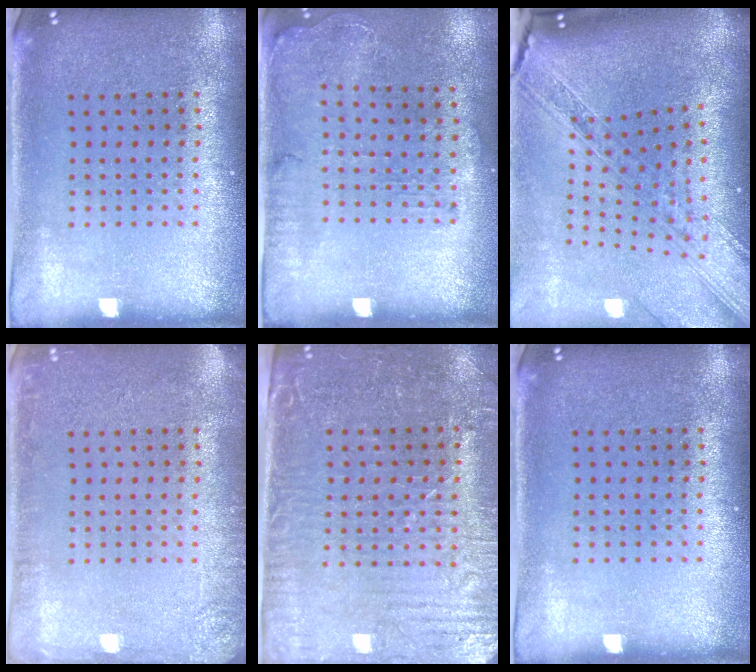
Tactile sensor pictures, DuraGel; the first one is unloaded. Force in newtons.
{"total": 1.4, "press": 1.2, "slide": 0.7}
{"total": 3.1, "press": 2.4, "slide": 2.1}
{"total": 2.0, "press": 2.0, "slide": 0.3}
{"total": 3.5, "press": 3.3, "slide": 1.3}
{"total": 0.0}